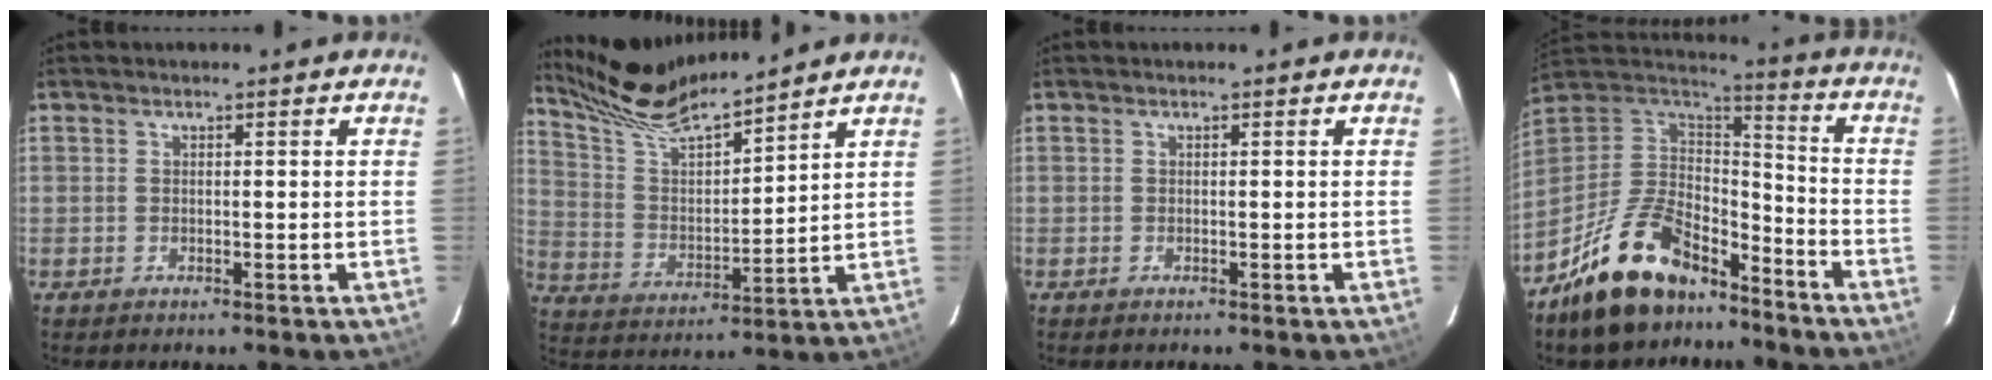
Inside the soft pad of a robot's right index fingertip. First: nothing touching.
{"total": 14.9, "force": [13.5, 1.2, 6.1], "torque": [-0.111, -0.008, 0.251]}
{"total": 0.0}
{"total": 20.8, "force": [-14.8, 9.7, 11.0], "torque": [-0.238, 0.008, -0.243]}